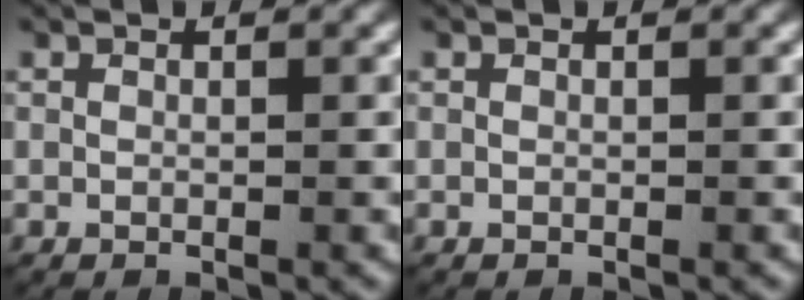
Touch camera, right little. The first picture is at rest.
{"total": 0.0}